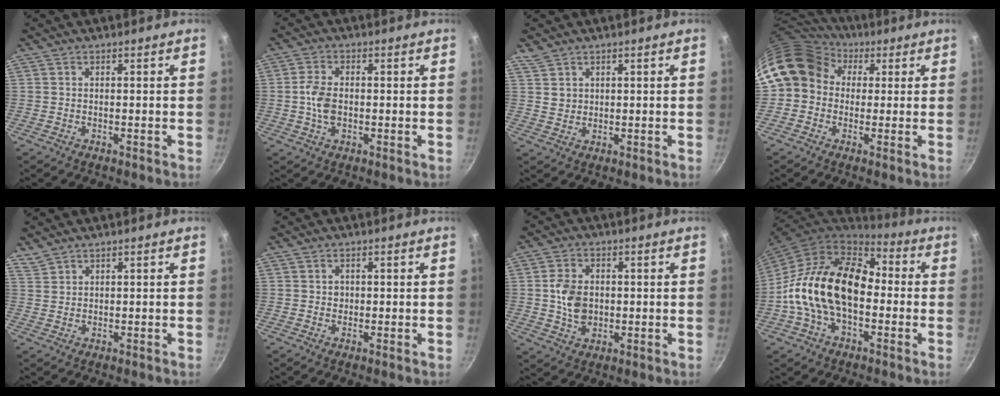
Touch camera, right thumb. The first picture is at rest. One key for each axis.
{"total": 5.5, "fx": -0.4, "fy": 3.4, "fz": 4.3, "tx": -0.082, "ty": 0.011, "tz": -0.011}
{"total": 2.9, "fx": 2.0, "fy": 1.9, "fz": 0.8, "tx": -0.008, "ty": -0.001, "tz": 0.044}
{"total": 12.8, "fx": 2.7, "fy": 10.8, "fz": 6.2, "tx": -0.095, "ty": 0.024, "tz": 0.030}
{"total": 2.0, "fx": 1.9, "fy": 0.5, "fz": 0.3, "tx": -0.007, "ty": 0.002, "tz": 0.045}
{"total": 1.2, "fx": 0.2, "fy": 1.1, "fz": 0.4, "tx": 0.000, "ty": 0.000, "tz": 0.001}
{"total": 7.6, "fx": 0.2, "fy": 5.5, "fz": 5.2, "tx": -0.081, "ty": 0.003, "tz": 0.003}
{"total": 20.2, "fx": -1.9, "fy": 13.1, "fz": 15.3, "tx": -0.246, "ty": 0.047, "tz": -0.047}